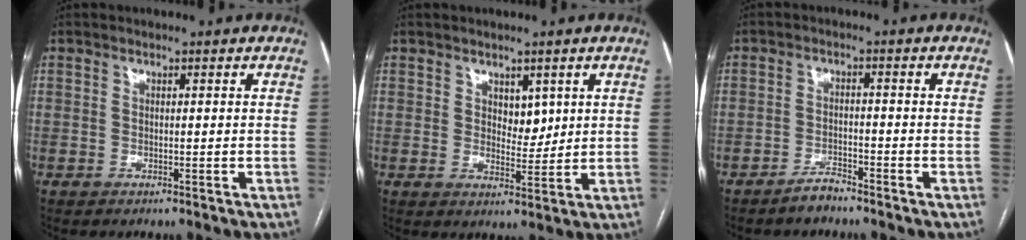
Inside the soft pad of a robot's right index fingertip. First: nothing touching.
{"total": 3.6, "force": [1.6, 2.2, 2.4], "torque": [-0.033, -0.003, 0.029]}
{"total": 2.7, "force": [-2.5, 0.7, 0.9], "torque": [-0.015, -0.001, -0.045]}